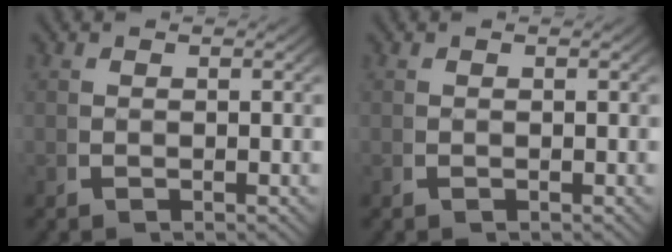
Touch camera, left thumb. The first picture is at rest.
{"total": 0.0}